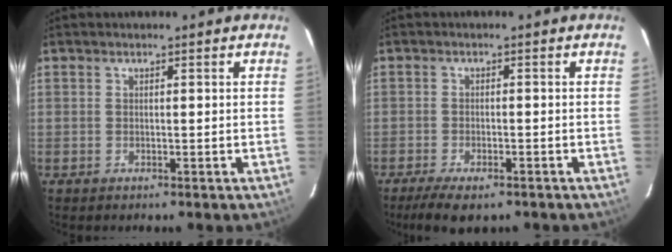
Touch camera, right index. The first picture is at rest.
{"total": 6.9, "force": [-5.1, 2.2, 4.0], "torque": [-0.097, -0.021, -0.085]}